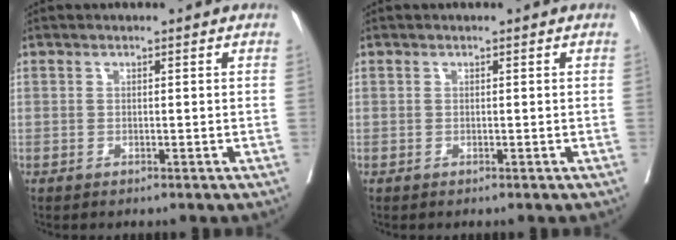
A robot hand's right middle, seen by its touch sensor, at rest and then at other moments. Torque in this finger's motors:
{"motor_torque": [0.31, -0.19, 0.01, 0.00]}